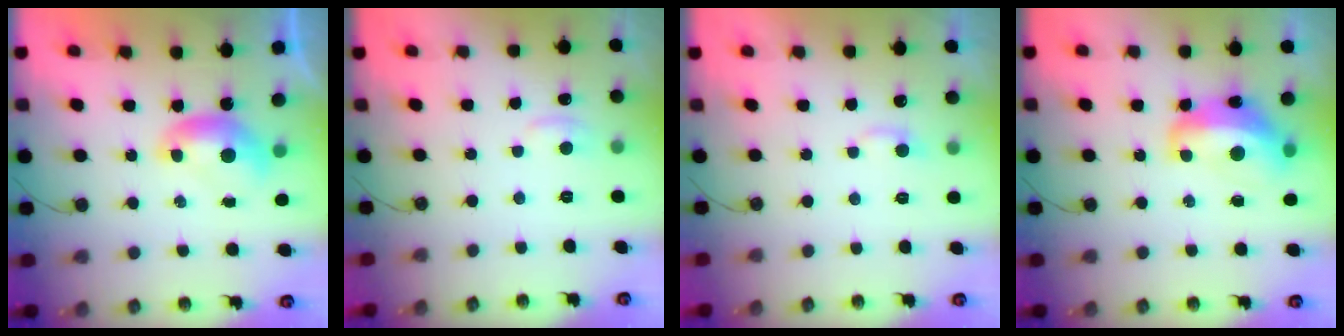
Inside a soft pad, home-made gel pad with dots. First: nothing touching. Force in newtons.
{"total": 1.0, "press": 0.0, "slide": 1.0}
{"total": 2.4, "press": 2.4, "slide": 0.4}
{"total": 8.7, "press": 8.5, "slide": 2.0}